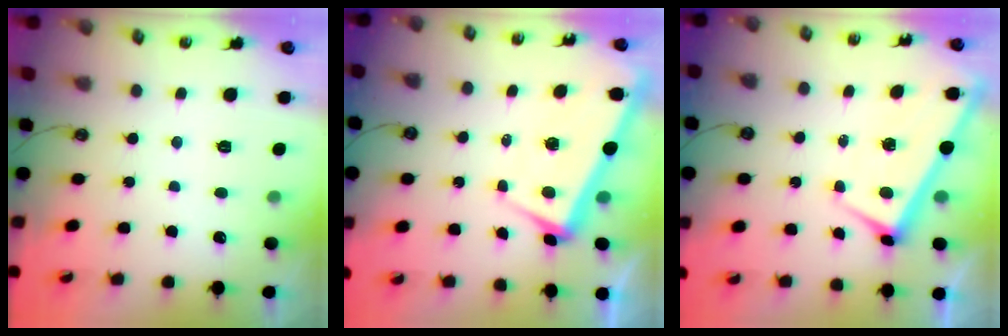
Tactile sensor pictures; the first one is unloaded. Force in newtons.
{"total": 2.9, "press": 2.8, "slide": 0.8}
{"total": 1.0, "press": 1.0, "slide": 0.0}